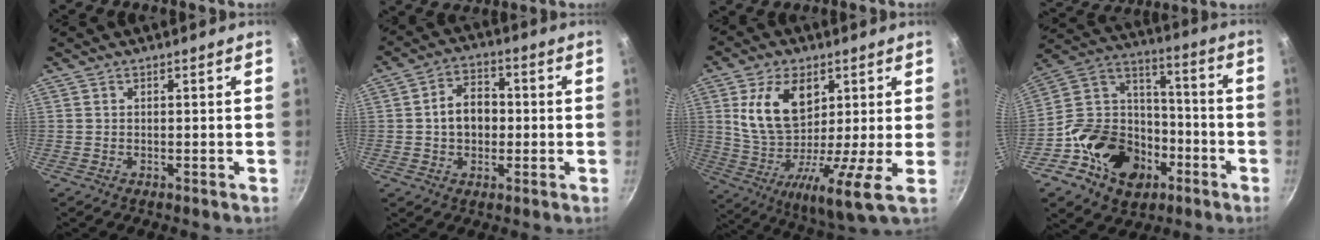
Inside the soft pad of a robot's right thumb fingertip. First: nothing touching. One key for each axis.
{"total": 8.3, "fx": -0.2, "fy": 6.2, "fz": 5.5, "tx": -0.061, "ty": 0.019, "tz": -0.011}
{"total": 17.0, "fx": 4.7, "fy": 7.8, "fz": 14.3, "tx": -0.248, "ty": -0.032, "tz": 0.069}
{"total": 21.5, "fx": -8.8, "fy": 16.3, "fz": 11.0, "tx": -0.163, "ty": 0.069, "tz": -0.147}